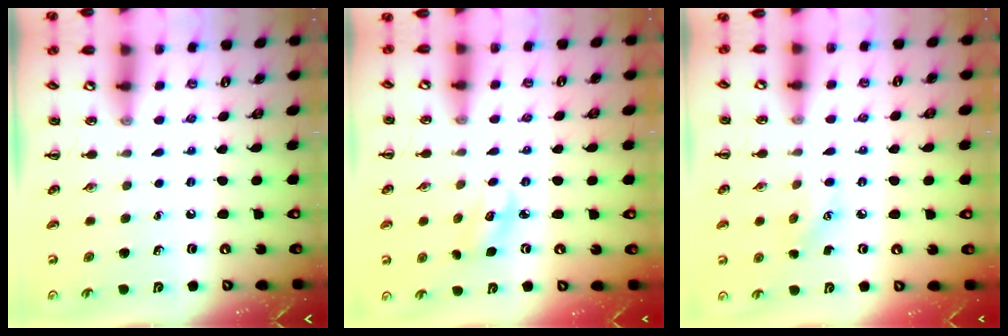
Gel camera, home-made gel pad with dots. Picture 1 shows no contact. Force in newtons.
{"total": 3.7, "press": 3.6, "slide": 0.8}
{"total": 5.1, "press": 4.9, "slide": 1.4}